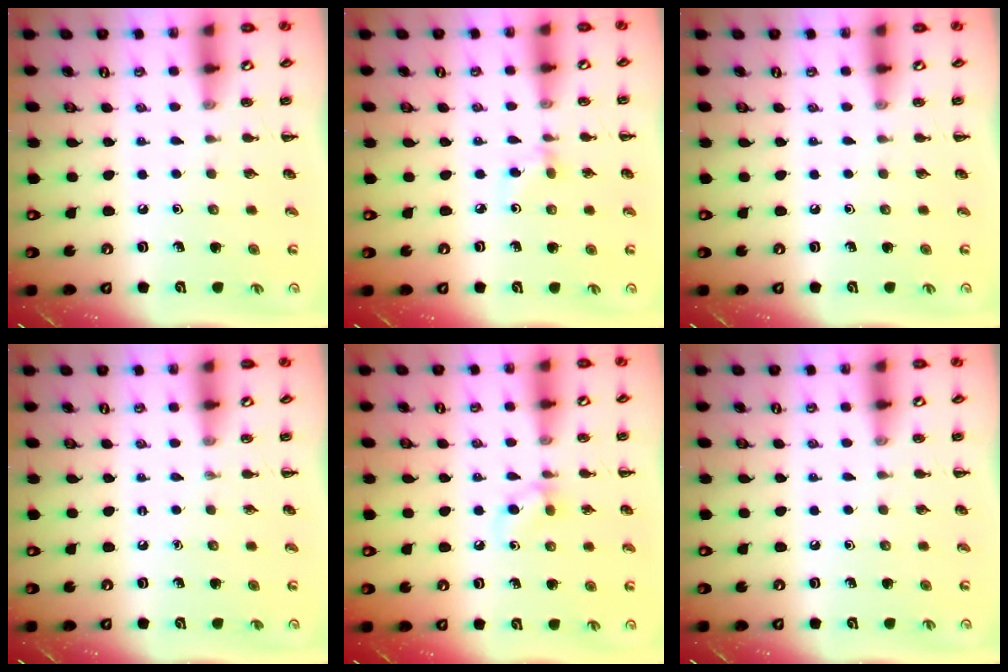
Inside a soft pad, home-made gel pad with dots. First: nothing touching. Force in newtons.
{"total": 3.0, "press": 2.8, "slide": 1.2}
{"total": 0.0}
{"total": 0.0}
{"total": 5.8, "press": 5.5, "slide": 1.9}
{"total": 0.0}